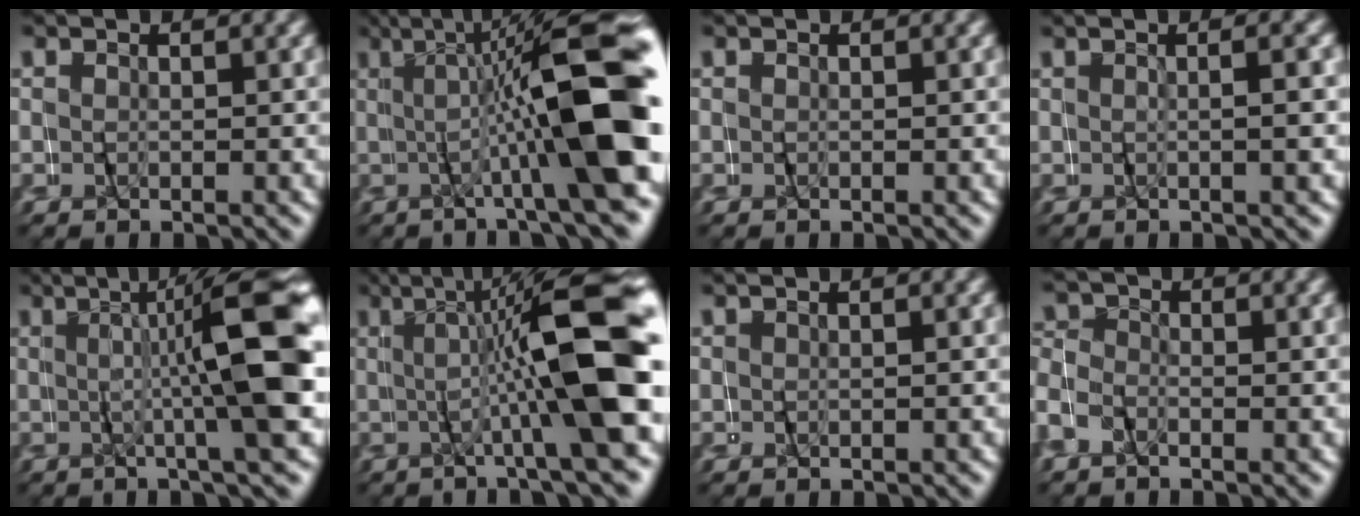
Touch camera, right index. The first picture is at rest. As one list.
[{"total": 12.3, "force": [-0.6, 3.4, 11.8], "torque": [-0.170, 0.004, -0.004]}, {"total": 0.0}, {"total": 1.3, "force": [-0.2, -1.2, 0.5], "torque": [-0.016, 0.006, 0.000]}, {"total": 10.8, "force": [0.4, 1.3, 10.7], "torque": [-0.127, 0.025, 0.006]}, {"total": 11.2, "force": [-0.1, 2.4, 10.9], "torque": [-0.159, 0.013, 0.001]}, {"total": 0.7, "force": [0.5, 0.2, 0.5], "torque": [-0.013, 0.000, 0.011]}, {"total": 1.7, "force": [0.0, 1.7, 0.4], "torque": [-0.032, 0.002, -0.006]}]